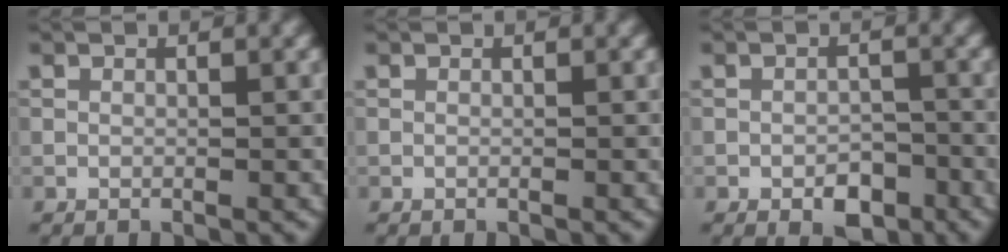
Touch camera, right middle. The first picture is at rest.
{"total": 0.0}
{"total": 2.8, "force": [-1.6, 1.5, 1.8], "torque": [-0.026, 0.000, -0.023]}